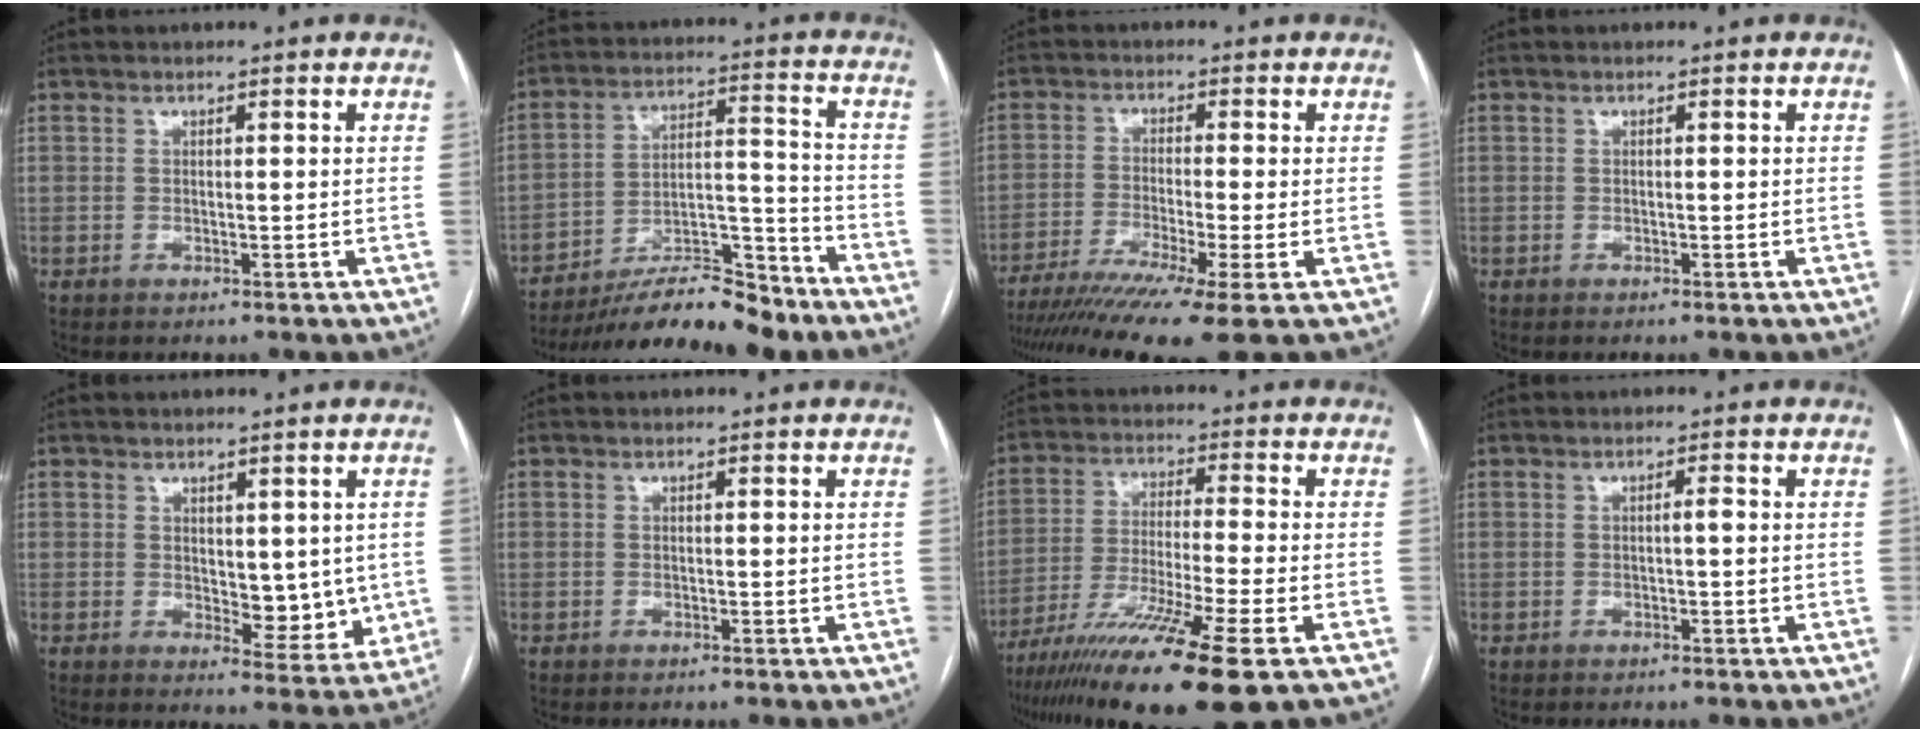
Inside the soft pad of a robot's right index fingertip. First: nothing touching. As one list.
[{"total": 16.0, "force": [-13.8, 2.9, 7.6], "torque": [-0.125, 0.025, -0.233]}, {"total": 12.8, "force": [-9.2, -1.2, 8.8], "torque": [-0.148, -0.032, -0.146]}, {"total": 0.0}, {"total": 6.8, "force": [0.7, 3.7, 5.7], "torque": [-0.057, -0.014, 0.021]}, {"total": 0.0}, {"total": 16.6, "force": [-10.4, -0.5, 13.0], "torque": [-0.231, -0.047, -0.179]}, {"total": 1.0, "force": [-0.1, 0.1, 1.0], "torque": [-0.017, 0.002, 0.000]}]